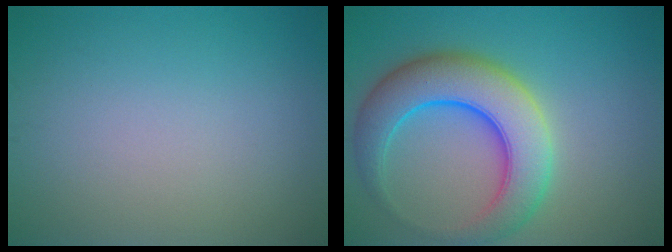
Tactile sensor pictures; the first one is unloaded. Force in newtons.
{"total": 8.4, "press": 8.4, "slide": 0.4}